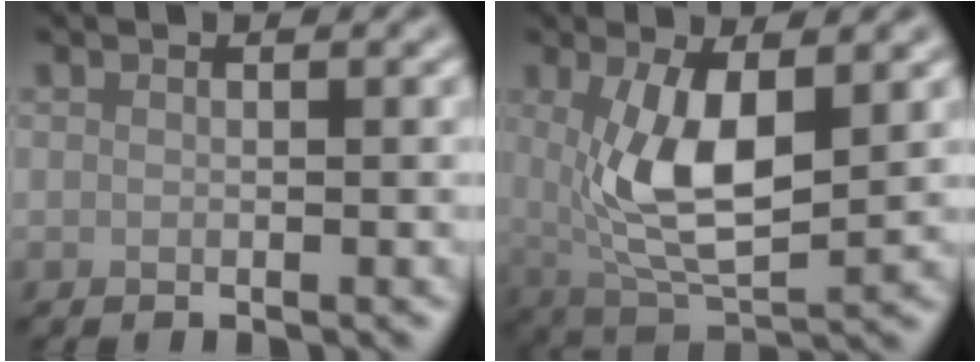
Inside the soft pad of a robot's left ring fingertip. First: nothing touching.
{"total": 7.4, "force": [1.0, 3.1, 6.6], "torque": [-0.134, -0.015, 0.025]}